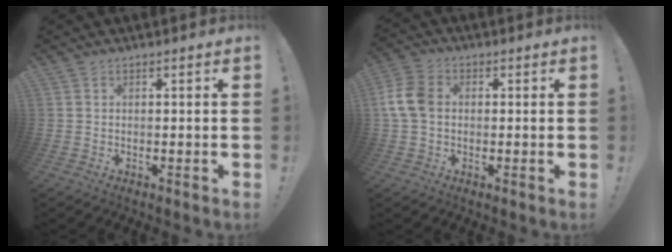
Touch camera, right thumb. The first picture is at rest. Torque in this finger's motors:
{"motor_torque": [0.07, 0.10, 0.20, -0.07, 0.23]}